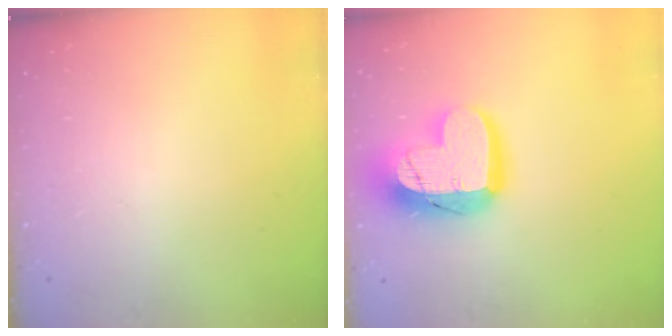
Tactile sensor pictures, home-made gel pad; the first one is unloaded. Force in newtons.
{"total": 18.3, "press": 18.2, "slide": 1.4}